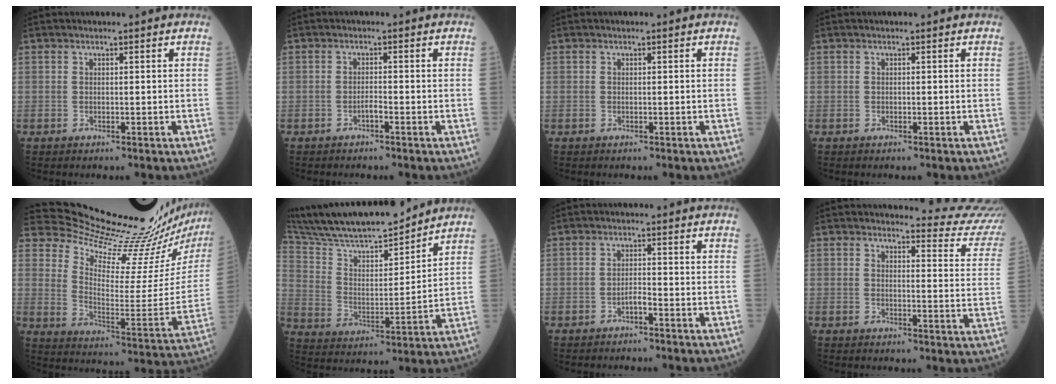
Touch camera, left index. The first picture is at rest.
{"total": 1.1, "force": [-1.0, 0.0, 0.6], "torque": [-0.011, -0.002, -0.019]}
{"total": 0.0}
{"total": 0.0}
{"total": 22.6, "force": [21.7, 0.2, 6.1], "torque": [-0.119, -0.132, 0.295]}
{"total": 20.0, "force": [18.0, 2.7, 8.3], "torque": [-0.161, 0.010, 0.305]}
{"total": 1.5, "force": [-1.3, 0.1, 0.8], "torque": [-0.013, -0.001, -0.025]}
{"total": 11.4, "force": [11.4, 0.1, 0.1], "torque": [0.020, -0.098, 0.094]}